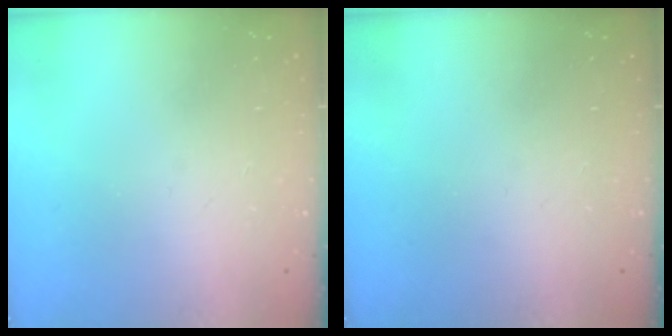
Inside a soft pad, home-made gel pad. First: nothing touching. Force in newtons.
{"total": 0.0}